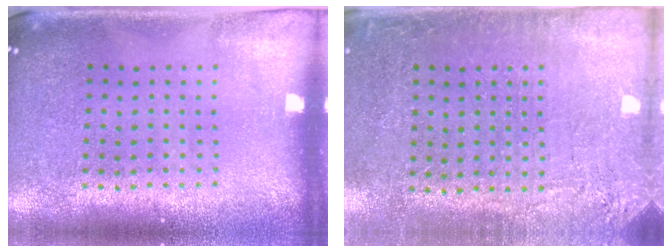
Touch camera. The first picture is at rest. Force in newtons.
{"total": 2.7, "press": 2.4, "slide": 1.2}